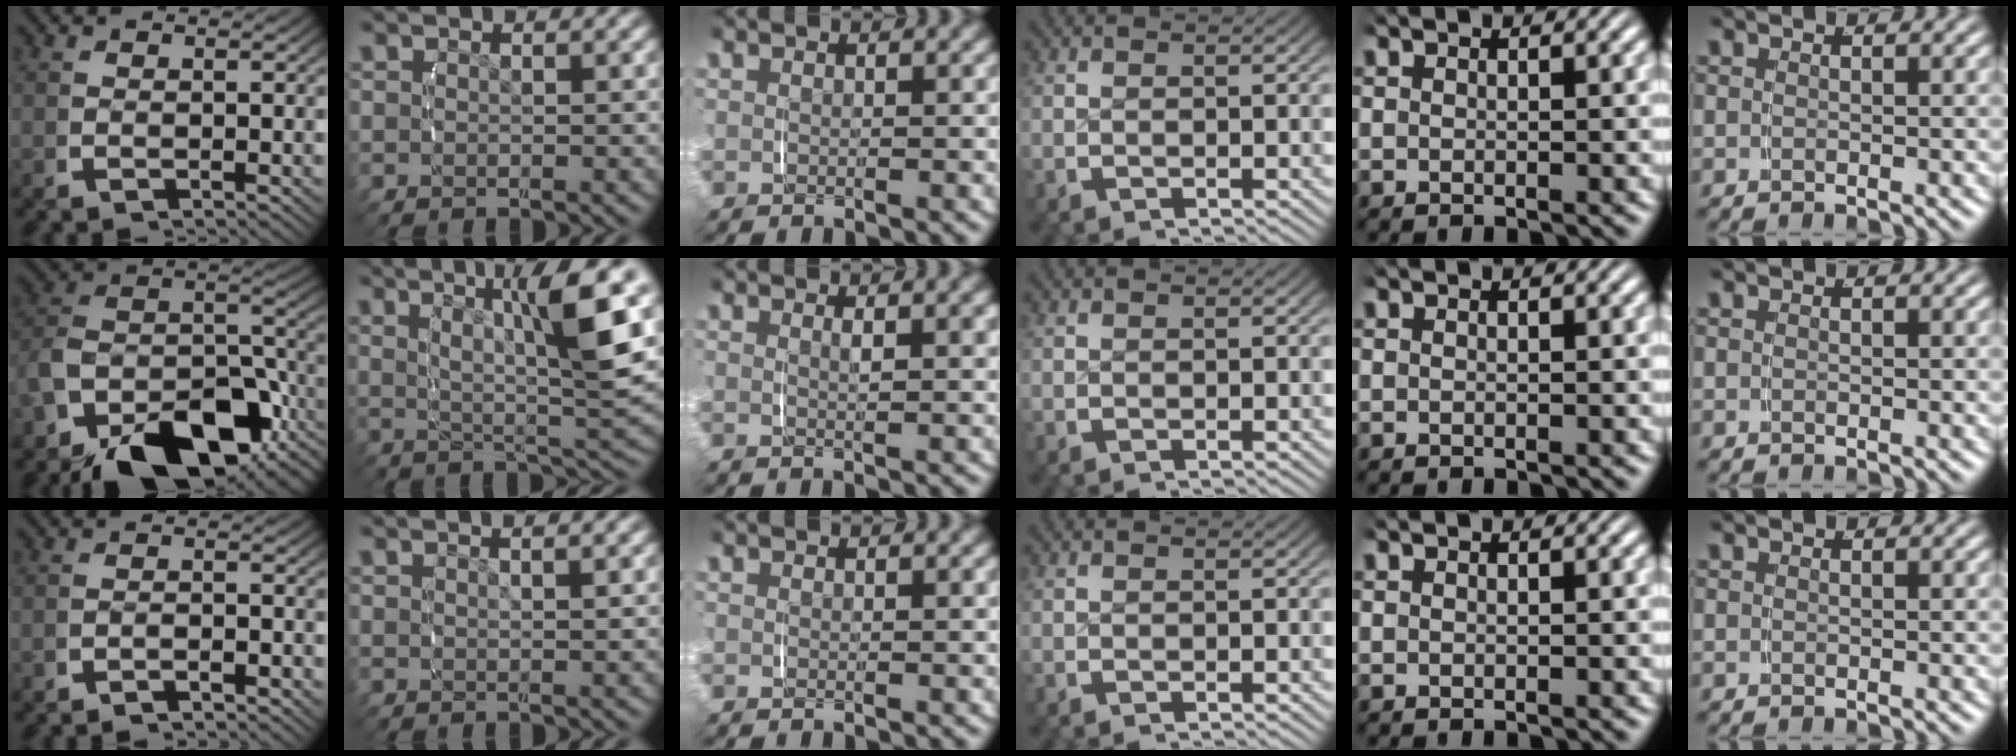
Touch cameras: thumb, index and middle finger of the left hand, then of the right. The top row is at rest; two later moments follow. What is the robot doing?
{"motion": "lift_and_place", "object": "ethernet cable"}